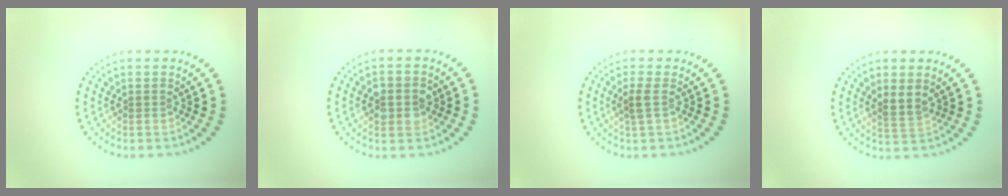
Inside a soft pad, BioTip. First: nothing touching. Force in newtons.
{"total": 2.9, "press": 2.9, "slide": 0.3}
{"total": 1.3, "press": 1.0, "slide": 0.8}
{"total": 1.9, "press": 1.6, "slide": 0.9}